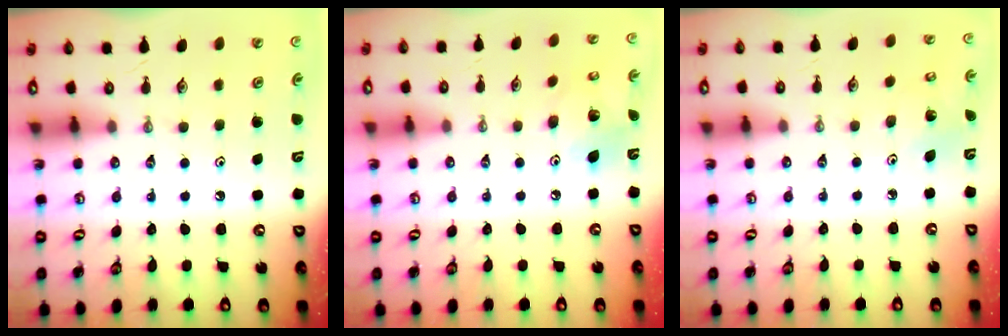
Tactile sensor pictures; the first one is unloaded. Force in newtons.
{"total": 9.7, "press": 9.7, "slide": 0.6}
{"total": 2.9, "press": 2.9, "slide": 0.2}